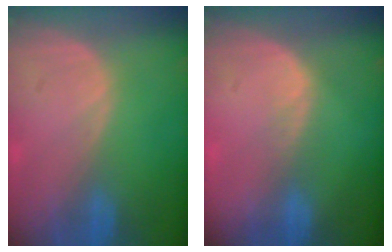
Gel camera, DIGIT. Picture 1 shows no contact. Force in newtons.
{"total": 2.0, "press": 1.1, "slide": 1.7}